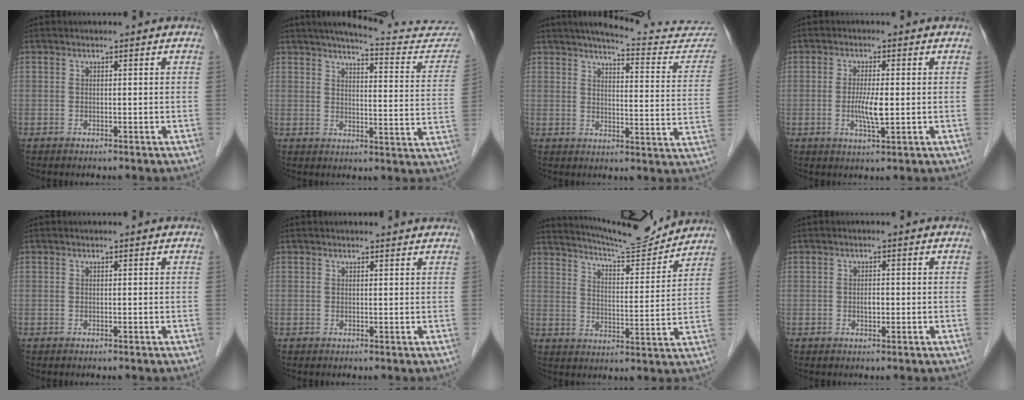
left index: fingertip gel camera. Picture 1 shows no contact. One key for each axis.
{"total": 17.2, "fx": 16.0, "fy": 2.1, "fz": 5.9, "tx": -0.059, "ty": -0.050, "tz": 0.176}
{"total": 17.0, "fx": 15.9, "fy": 2.1, "fz": 5.6, "tx": -0.053, "ty": -0.054, "tz": 0.173}
{"total": 4.0, "fx": -0.6, "fy": 0.5, "fz": 4.0, "tx": -0.081, "ty": -0.011, "tz": -0.010}
{"total": 0.0}
{"total": 3.1, "fx": 3.0, "fy": 0.4, "fz": 0.6, "tx": -0.011, "ty": 0.008, "tz": 0.027}
{"total": 12.3, "fx": 12.0, "fy": -0.2, "fz": 2.8, "tx": -0.053, "ty": -0.009, "tz": 0.180}
{"total": 1.3, "fx": -0.4, "fy": 0.6, "fz": 1.0, "tx": -0.018, "ty": -0.002, "tz": -0.007}